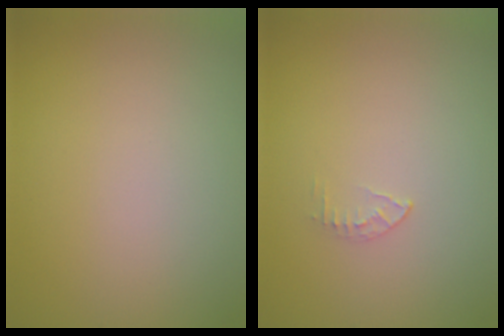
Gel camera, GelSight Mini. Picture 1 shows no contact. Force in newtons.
{"total": 0.6, "press": 0.4, "slide": 0.4}